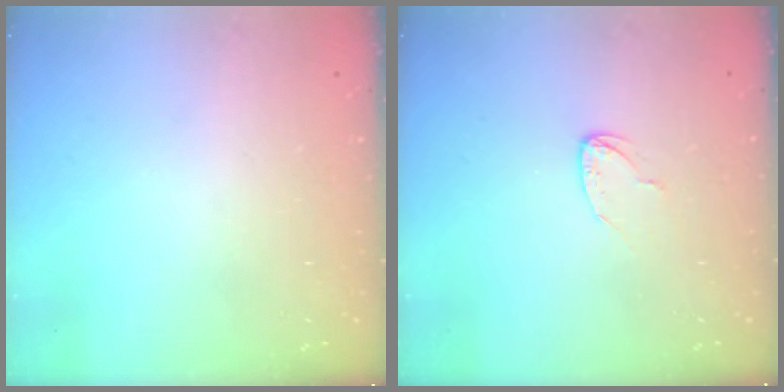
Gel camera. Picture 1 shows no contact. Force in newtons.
{"total": 3.6, "press": 3.6, "slide": 0.2}